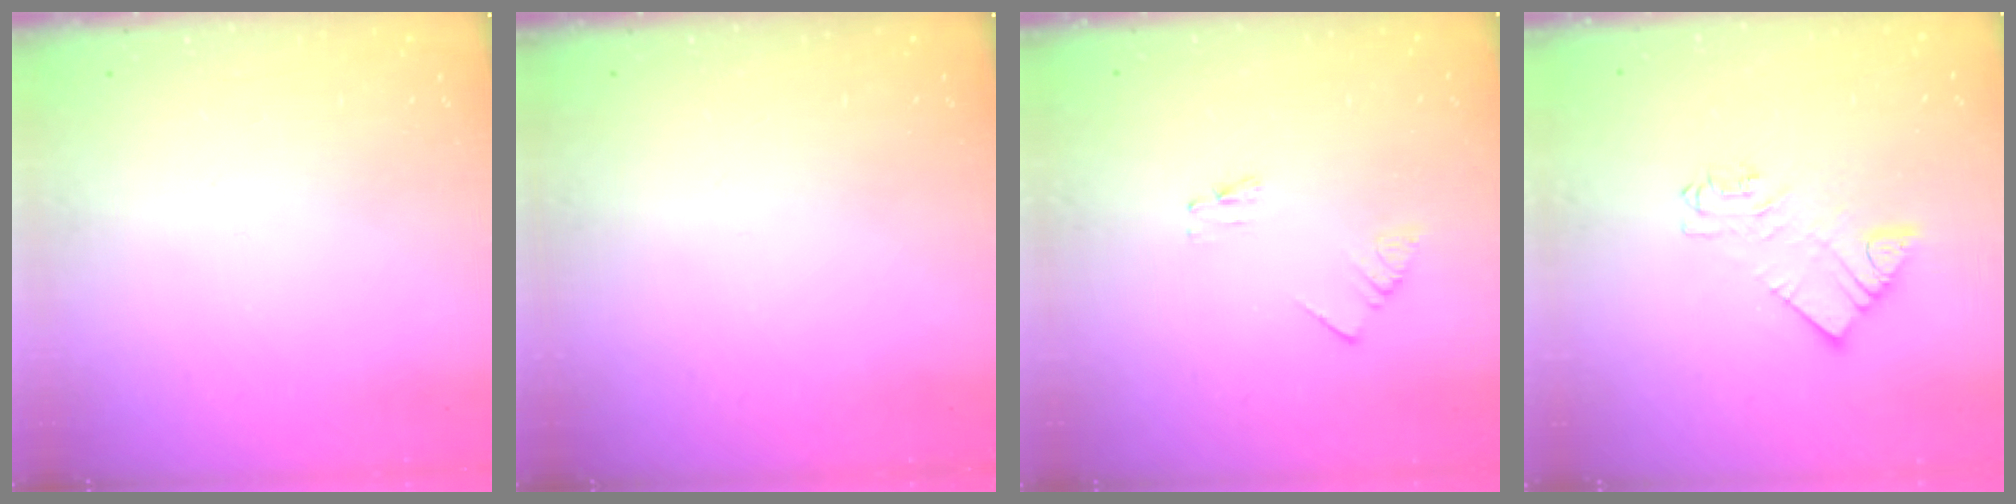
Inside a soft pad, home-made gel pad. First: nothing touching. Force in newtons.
{"total": 0.0}
{"total": 0.0}
{"total": 4.0, "press": 4.0, "slide": 0.2}